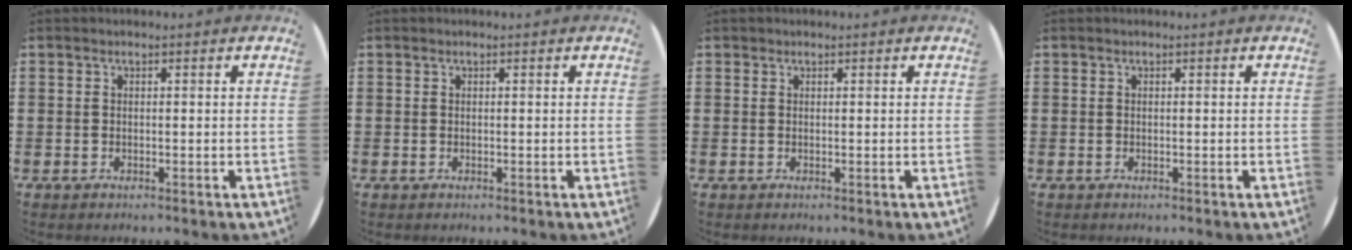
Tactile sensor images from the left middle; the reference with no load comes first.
{"total": 0.0}
{"total": 0.0}
{"total": 0.0}